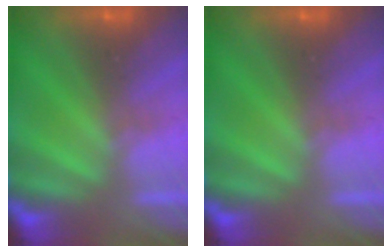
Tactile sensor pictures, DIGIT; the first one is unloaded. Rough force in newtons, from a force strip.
{"total": 0.0}